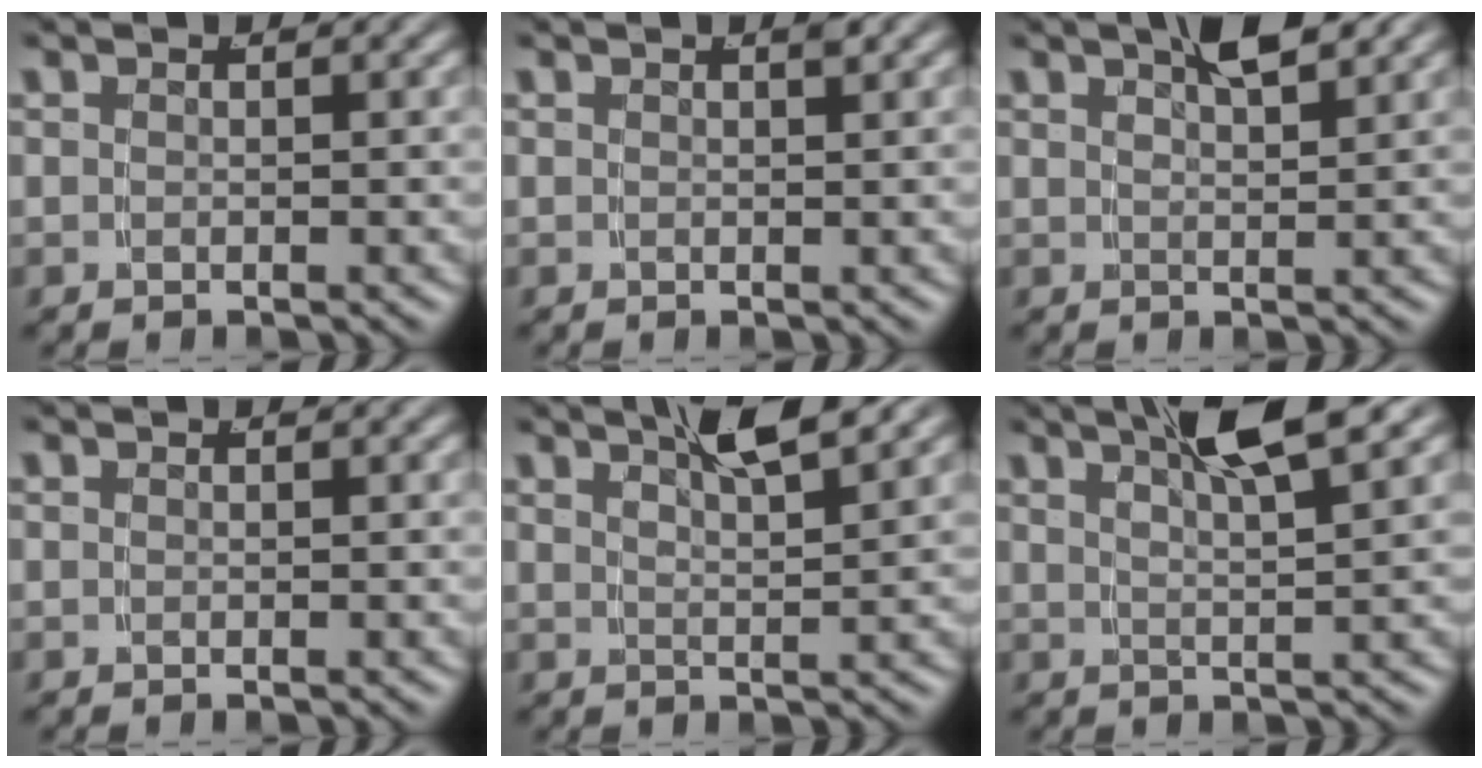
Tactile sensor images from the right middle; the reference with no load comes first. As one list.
[{"total": 0.7, "force": [0.5, 0.2, 0.3], "torque": [-0.002, 0.007, 0.005]}, {"total": 2.9, "force": [2.2, 0.1, 1.9], "torque": [-0.021, 0.012, 0.036]}, {"total": 0.0}, {"total": 4.4, "force": [3.5, 0.1, 2.8], "torque": [-0.037, 0.014, 0.056]}, {"total": 5.8, "force": [3.9, 0.4, 4.3], "torque": [-0.065, 0.018, 0.061]}]